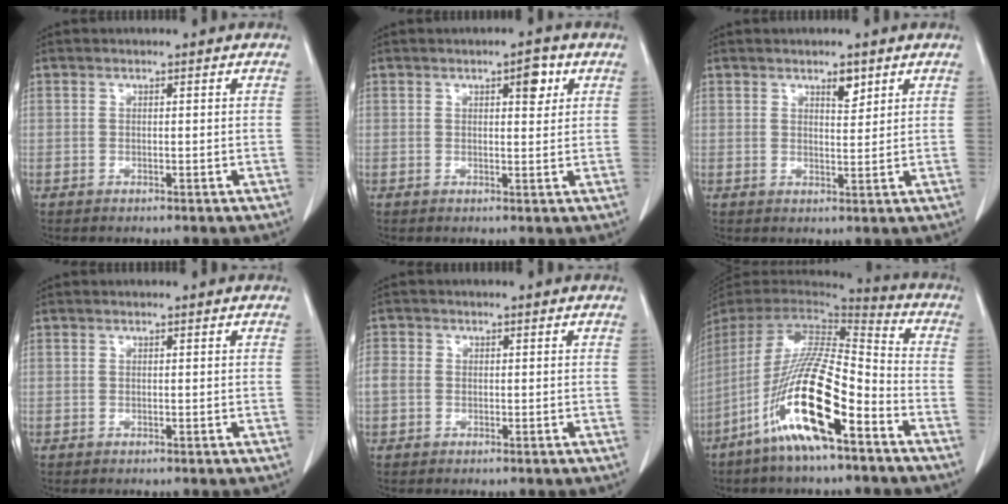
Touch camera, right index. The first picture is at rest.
{"total": 3.3, "force": [1.5, 1.2, 2.6], "torque": [-0.034, 0.001, 0.020]}
{"total": 2.6, "force": [1.7, 0.9, 1.7], "torque": [-0.028, -0.006, 0.030]}
{"total": 0.0}
{"total": 2.5, "force": [-0.2, 2.1, 1.2], "torque": [-0.036, 0.014, -0.003]}
{"total": 19.7, "force": [-10.2, 2.9, 16.6], "torque": [-0.352, -0.034, -0.194]}